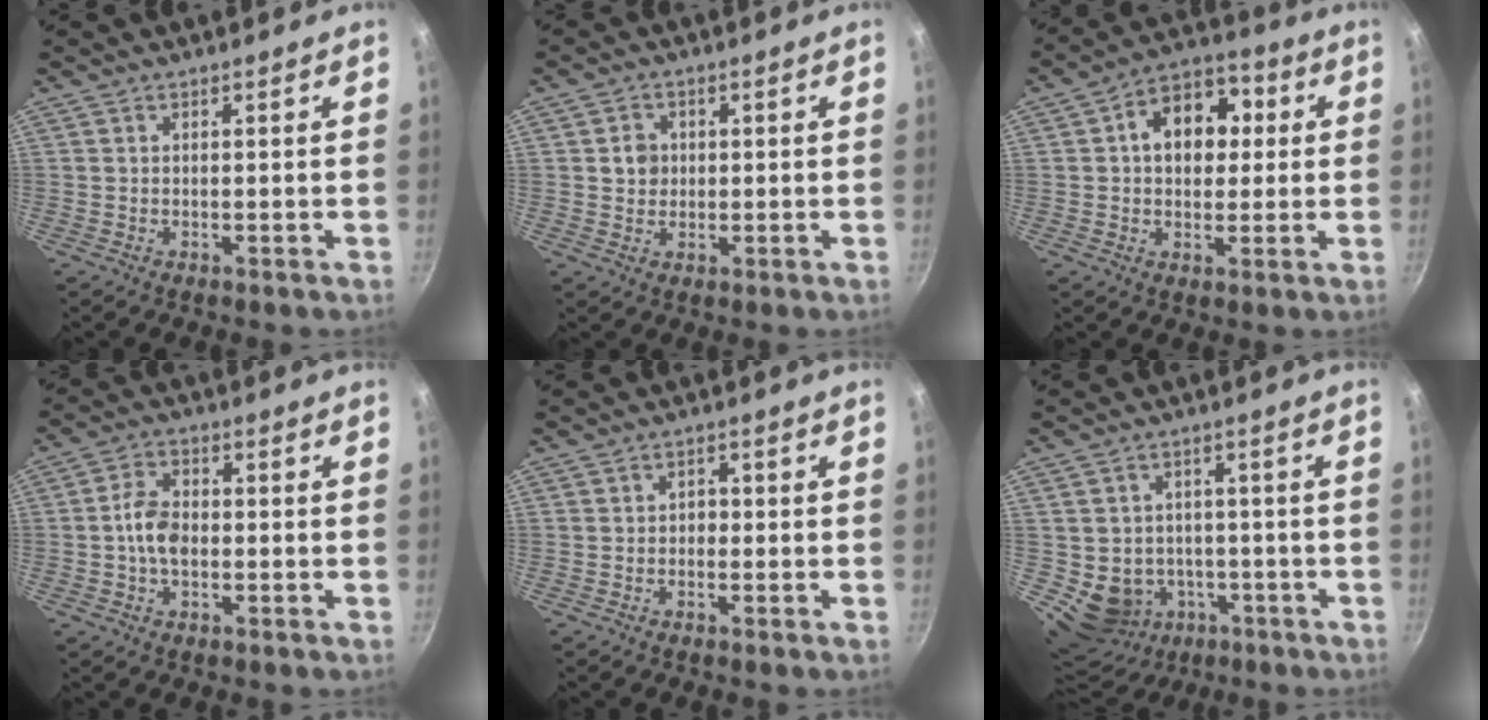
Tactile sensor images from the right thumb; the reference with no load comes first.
{"total": 3.8, "force": [0.5, 3.4, 1.6], "torque": [-0.009, 0.005, 0.007]}
{"total": 12.5, "force": [2.1, 9.0, 8.4], "torque": [-0.081, 0.019, 0.018]}
{"total": 6.3, "force": [-0.8, 4.1, 4.7], "torque": [-0.081, 0.020, -0.021]}
{"total": 1.6, "force": [-0.4, 1.4, 0.8], "torque": [-0.003, 0.007, -0.009]}
{"total": 12.8, "force": [-3.7, 11.2, 5.1], "torque": [-0.071, 0.036, -0.032]}